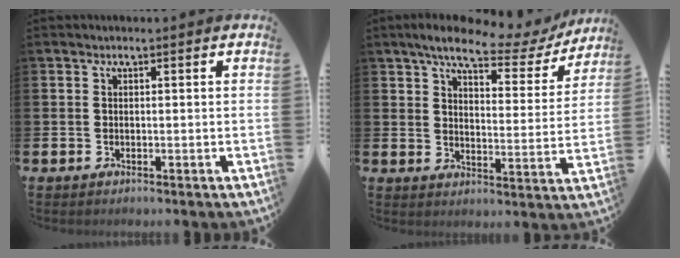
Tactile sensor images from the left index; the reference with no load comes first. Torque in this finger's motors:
{"motor_torque": [1.07, -1.07, 0.19, 0.13]}